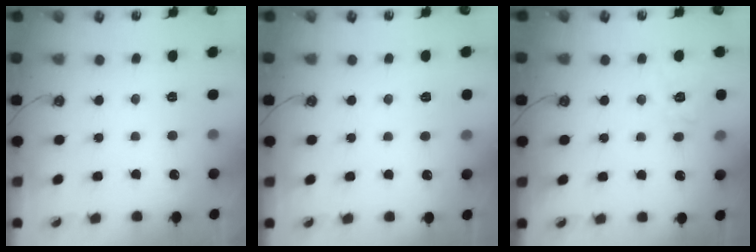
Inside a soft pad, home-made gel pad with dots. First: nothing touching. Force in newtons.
{"total": 4.0, "press": 4.0, "slide": 0.5}
{"total": 10.9, "press": 10.8, "slide": 1.3}